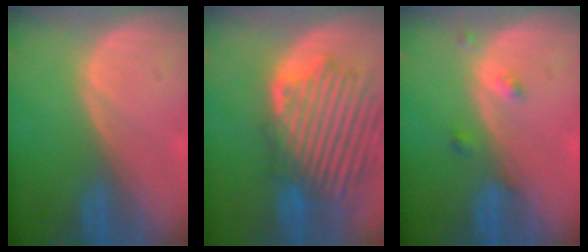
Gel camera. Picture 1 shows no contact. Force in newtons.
{"total": 12.2, "press": 11.4, "slide": 4.3}
{"total": 1.8, "press": 1.8, "slide": 0.1}